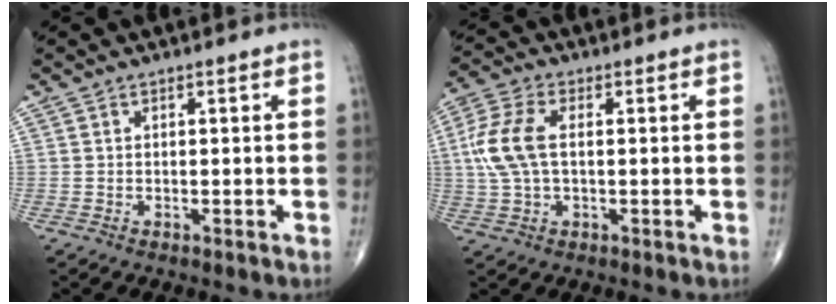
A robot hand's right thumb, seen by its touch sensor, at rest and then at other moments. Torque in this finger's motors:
{"motor_torque": [-0.42, 0.72, 1.06, 0.06, 0.06]}